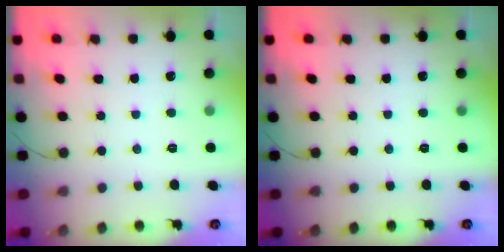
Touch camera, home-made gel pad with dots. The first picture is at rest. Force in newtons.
{"total": 0.0}